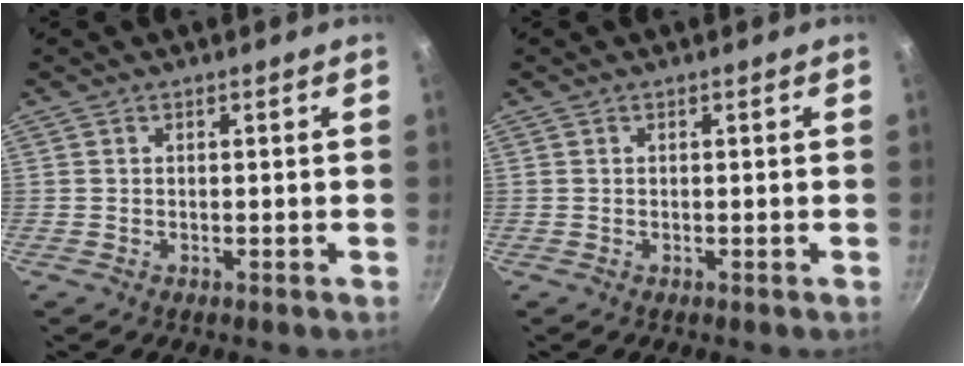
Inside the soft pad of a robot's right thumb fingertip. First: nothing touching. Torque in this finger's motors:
{"motor_torque": [-0.01, 0.00, 0.00, 0.00, 0.00]}